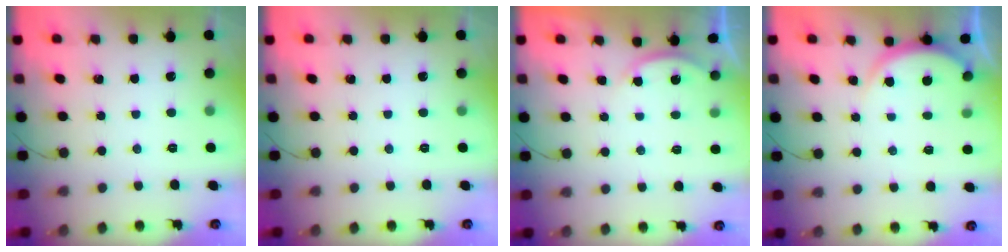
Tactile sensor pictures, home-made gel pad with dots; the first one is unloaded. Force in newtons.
{"total": 0.0}
{"total": 2.2, "press": 2.2, "slide": 0.5}
{"total": 3.6, "press": 3.6, "slide": 0.5}